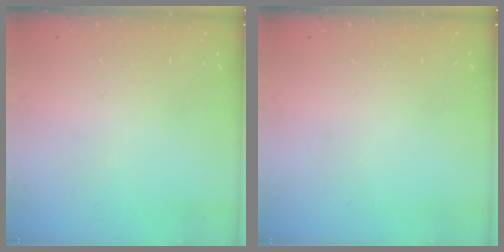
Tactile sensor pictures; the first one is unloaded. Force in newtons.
{"total": 0.0}